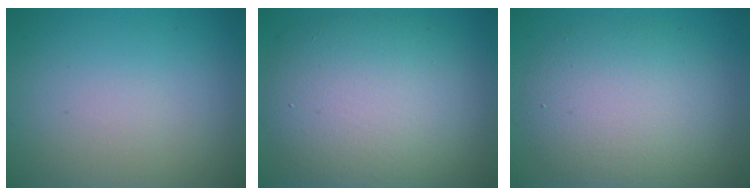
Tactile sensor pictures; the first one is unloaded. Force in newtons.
{"total": 10.1, "press": 10.1, "slide": 0.6}
{"total": 7.0, "press": 7.0, "slide": 0.3}